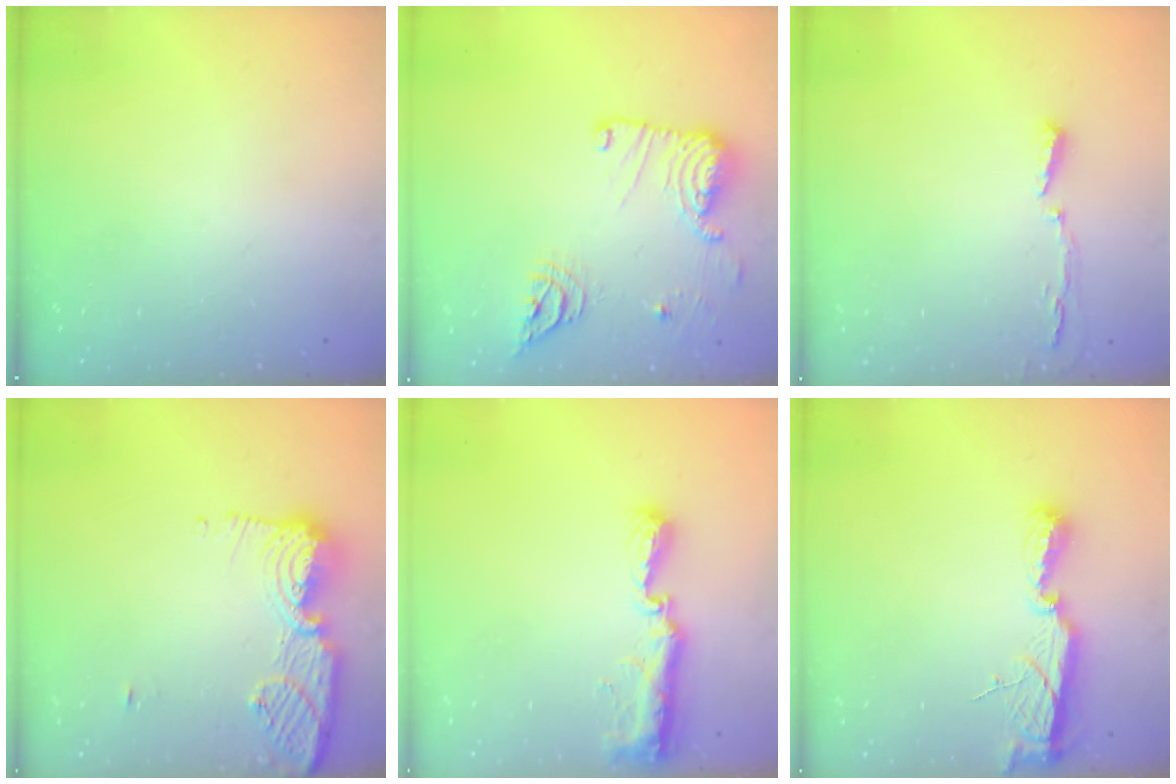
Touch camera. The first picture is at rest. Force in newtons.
{"total": 15.4, "press": 15.3, "slide": 1.5}
{"total": 4.1, "press": 4.0, "slide": 1.1}
{"total": 12.0, "press": 12.0, "slide": 1.1}
{"total": 8.9, "press": 8.9, "slide": 0.8}
{"total": 8.4, "press": 8.4, "slide": 0.5}